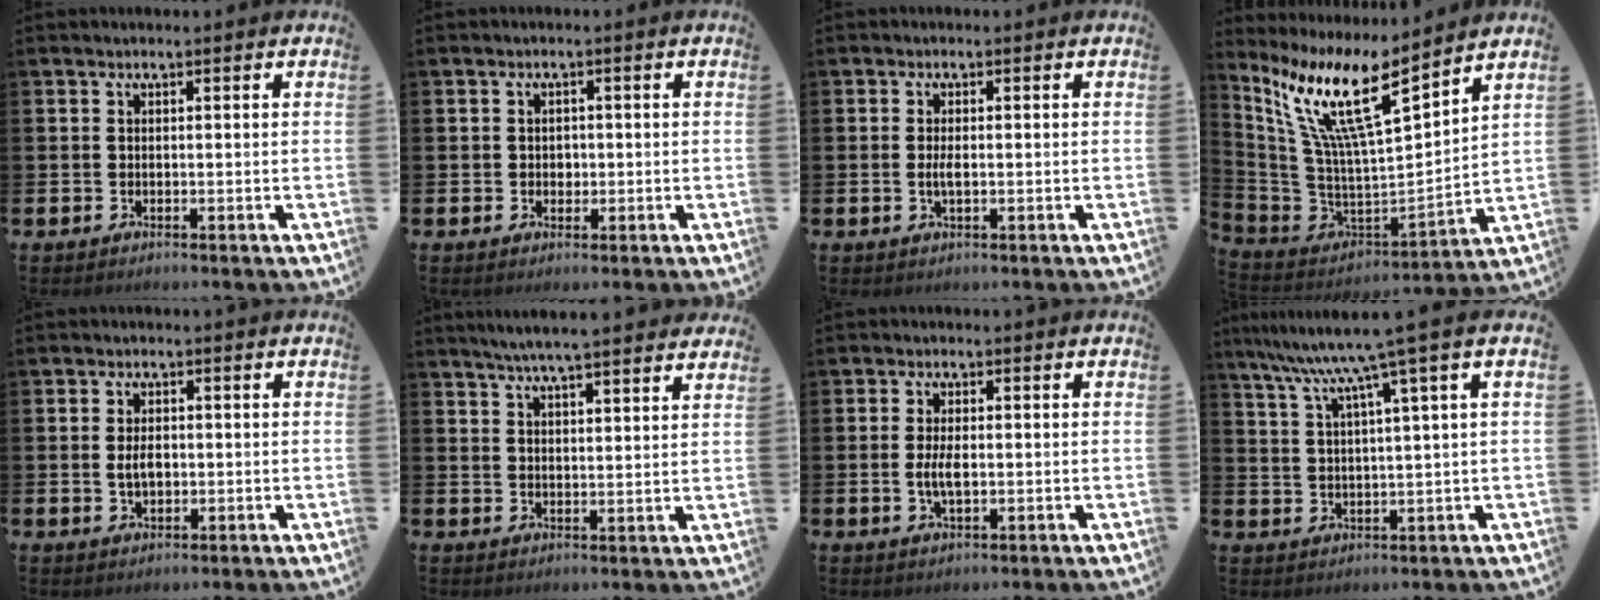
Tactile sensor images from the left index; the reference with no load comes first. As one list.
[{"total": 1.4, "force": [0.3, 1.3, 0.4], "torque": [0.011, 0.001, -0.001]}, {"total": 1.7, "force": [-0.1, 0.6, 1.6], "torque": [-0.025, -0.001, -0.004]}, {"total": 12.4, "force": [7.7, 2.7, 9.2], "torque": [-0.217, -0.057, 0.128]}, {"total": 2.8, "force": [0.0, 1.7, 2.2], "torque": [-0.030, 0.001, -0.004]}, {"total": 5.5, "force": [5.3, -0.2, 1.4], "torque": [-0.041, -0.023, 0.094]}, {"total": 3.4, "force": [-0.2, 1.5, 3.1], "torque": [-0.052, -0.005, -0.010]}, {"total": 8.1, "force": [5.4, -0.5, 6.0], "torque": [-0.140, -0.020, 0.091]}]